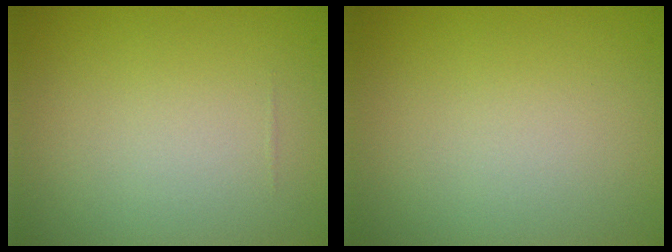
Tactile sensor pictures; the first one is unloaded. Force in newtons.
{"total": 0.0}